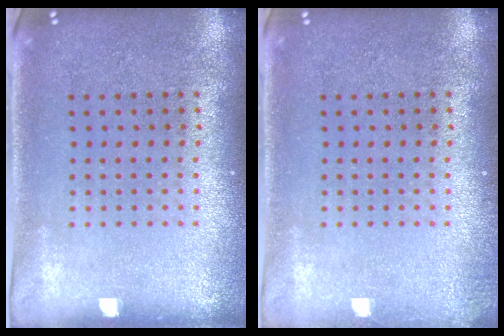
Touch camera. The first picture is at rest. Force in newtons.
{"total": 0.7, "press": 0.7, "slide": 0.2}